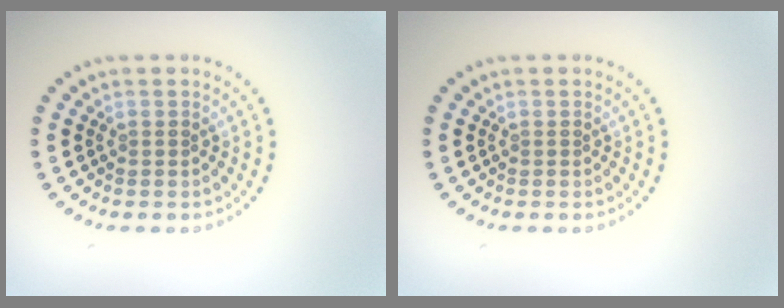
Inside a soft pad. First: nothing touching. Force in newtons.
{"total": 0.0}